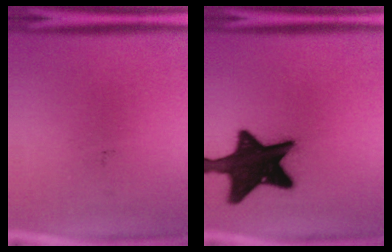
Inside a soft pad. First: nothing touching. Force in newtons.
{"total": 20.0}